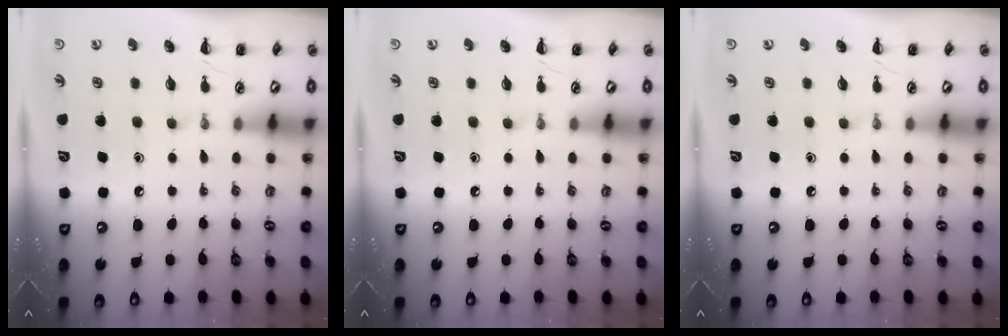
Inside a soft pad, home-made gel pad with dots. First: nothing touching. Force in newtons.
{"total": 0.0}
{"total": 0.0}